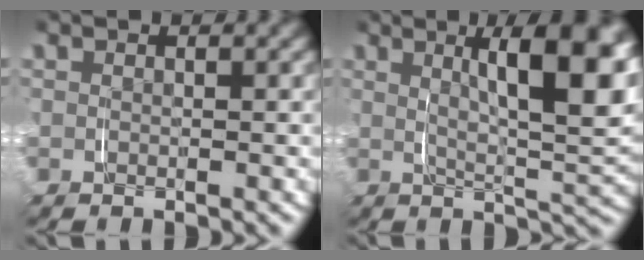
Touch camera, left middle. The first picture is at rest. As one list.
[{"total": 8.7, "force": [3.0, 1.9, 7.9], "torque": [-0.086, 0.010, 0.046]}]